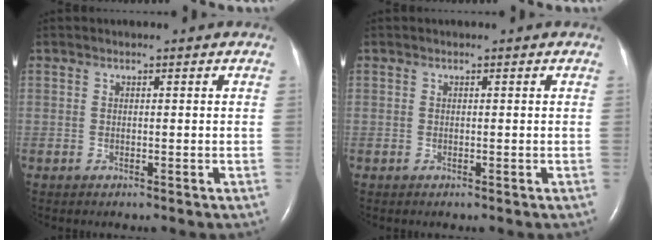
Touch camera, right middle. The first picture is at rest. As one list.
[{"total": 0.0}]